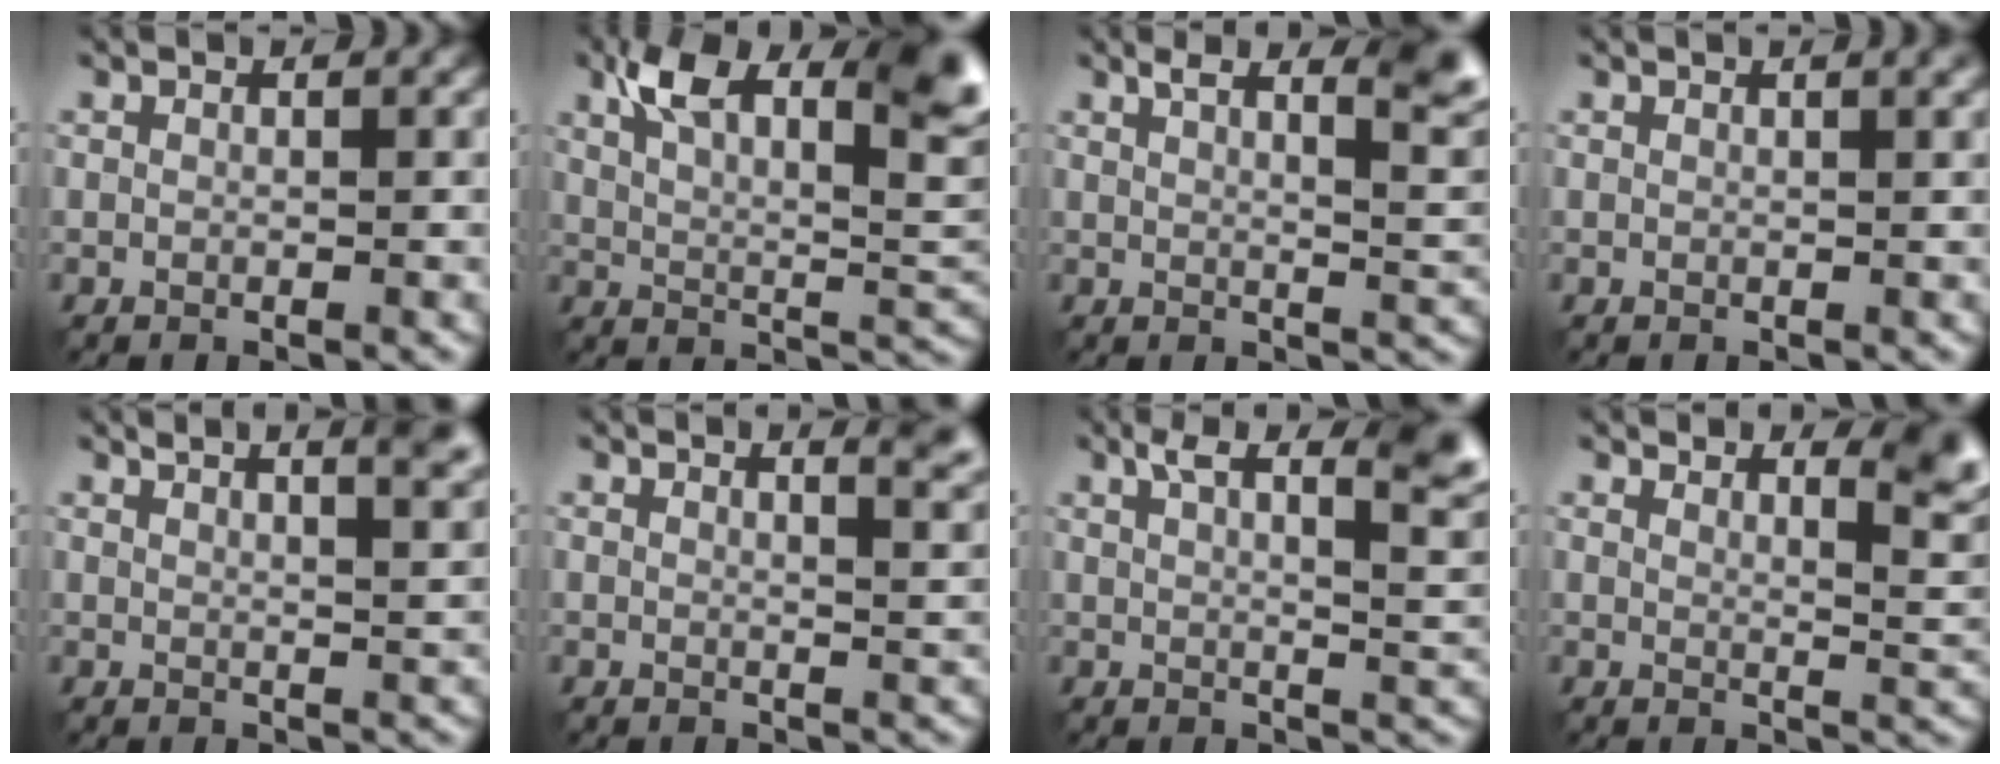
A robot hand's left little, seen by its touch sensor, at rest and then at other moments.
{"total": 11.1, "force": [5.1, 4.2, 9.0], "torque": [-0.146, 0.011, 0.083]}
{"total": 6.1, "force": [3.0, 1.6, 5.1], "torque": [-0.048, 0.016, 0.040]}
{"total": 2.0, "force": [1.1, 0.6, 1.5], "torque": [-0.014, 0.002, 0.007]}
{"total": 8.2, "force": [5.1, 3.0, 5.6], "torque": [-0.029, 0.049, 0.034]}
{"total": 4.4, "force": [2.8, 1.5, 3.1], "torque": [-0.017, 0.018, 0.019]}
{"total": 6.8, "force": [3.1, 1.8, 5.7], "torque": [-0.070, 0.015, 0.048]}
{"total": 5.2, "force": [3.9, 1.3, 3.1], "torque": [-0.021, 0.011, 0.055]}